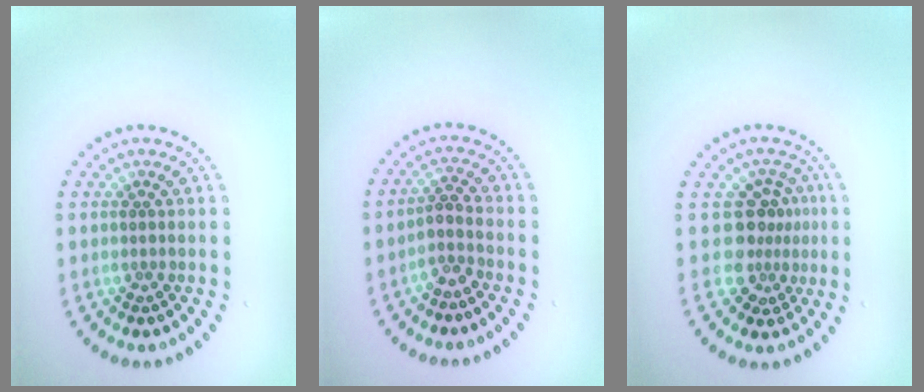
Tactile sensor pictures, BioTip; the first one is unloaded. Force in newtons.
{"total": 1.8, "press": 1.3, "slide": 1.3}
{"total": 3.3, "press": 2.3, "slide": 2.4}